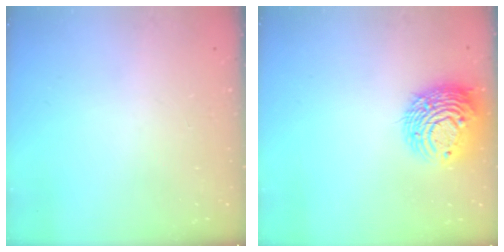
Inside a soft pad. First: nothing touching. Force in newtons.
{"total": 12.2, "press": 12.1, "slide": 1.0}